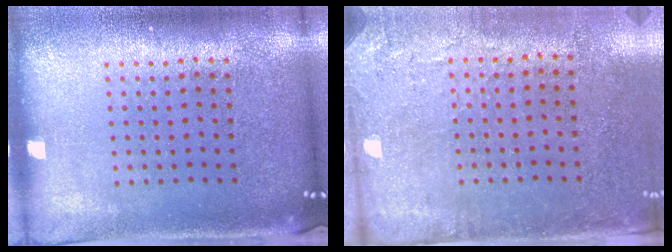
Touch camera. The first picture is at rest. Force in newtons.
{"total": 2.8, "press": 2.3, "slide": 1.6}